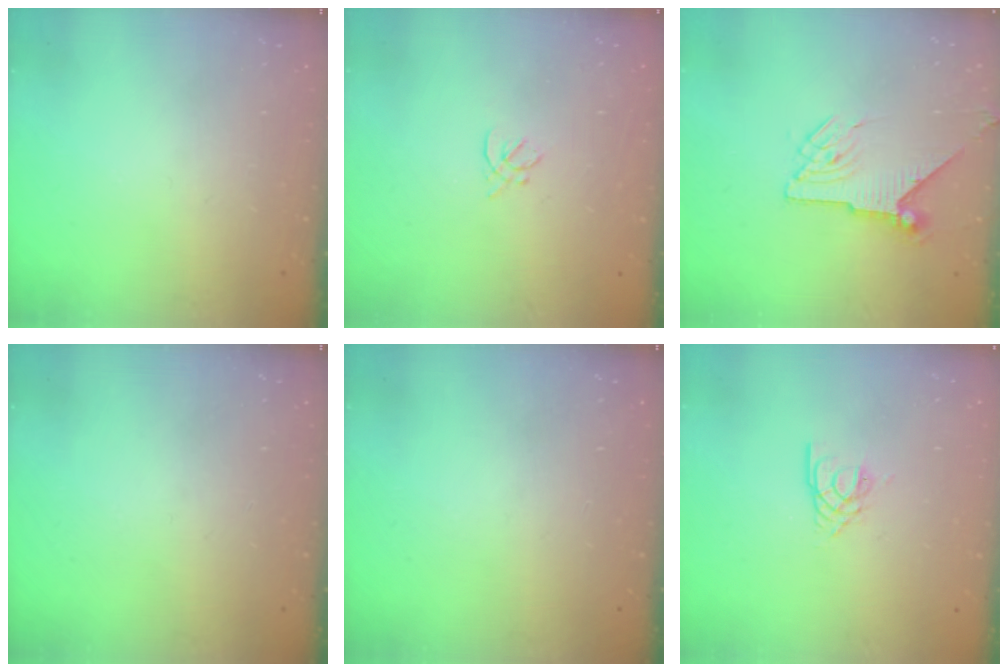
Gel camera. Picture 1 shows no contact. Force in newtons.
{"total": 2.1, "press": 2.0, "slide": 0.7}
{"total": 8.3, "press": 8.3, "slide": 0.3}
{"total": 0.0}
{"total": 0.0}
{"total": 2.5, "press": 2.4, "slide": 0.4}